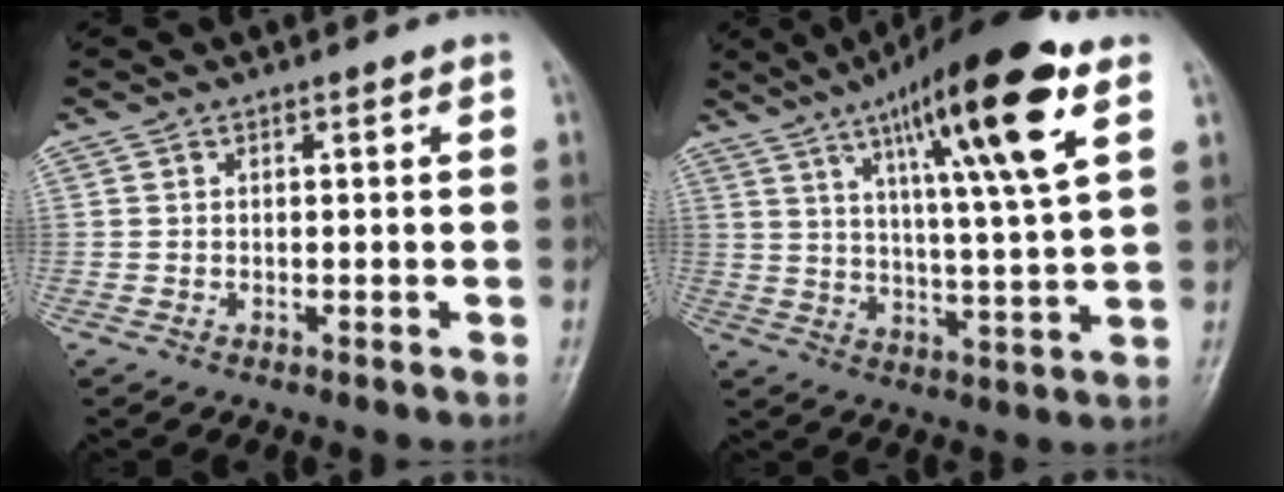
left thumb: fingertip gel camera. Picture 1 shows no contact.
{"total": 19.4, "force": [9.4, 2.6, 16.8], "torque": [-0.257, -0.026, 0.148]}